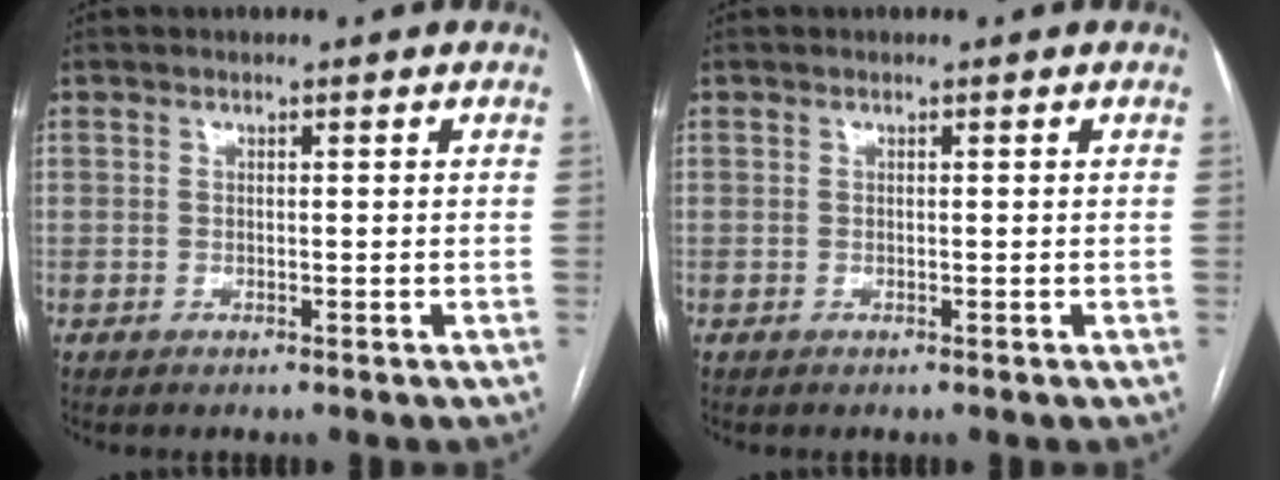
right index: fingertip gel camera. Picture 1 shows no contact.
{"total": 0.0}